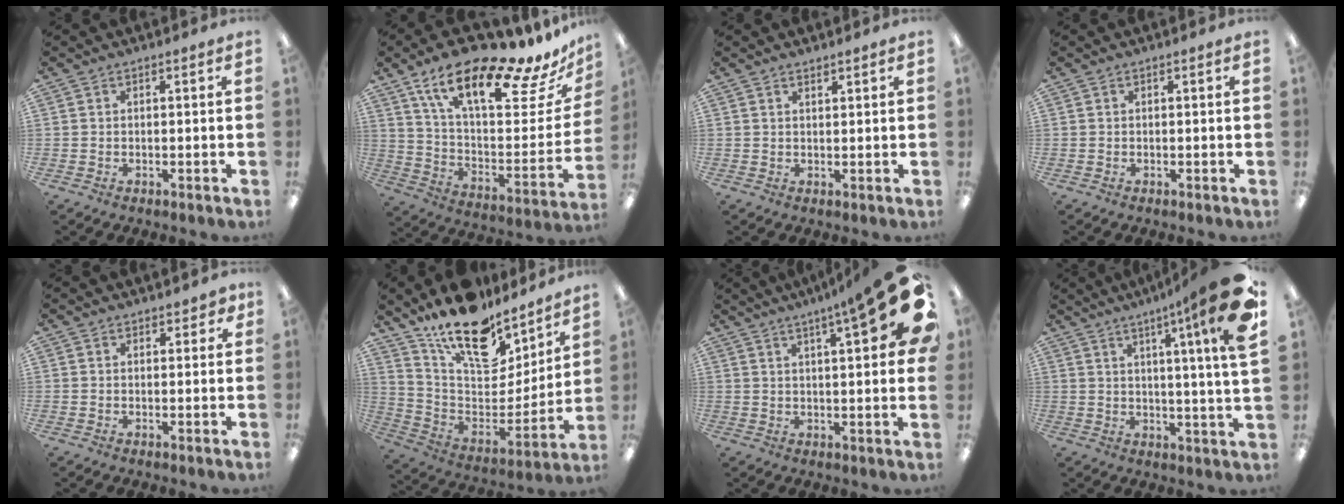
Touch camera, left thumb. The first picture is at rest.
{"total": 20.6, "force": [15.4, 5.4, 12.6], "torque": [-0.190, -0.111, 0.248]}
{"total": 1.2, "force": [1.2, 0.2, 0.2], "torque": [-0.005, -0.003, 0.022]}
{"total": 0.0}
{"total": 2.0, "force": [1.6, 1.1, 0.7], "torque": [0.001, -0.004, 0.025]}
{"total": 19.1, "force": [14.4, 8.6, 9.0], "torque": [-0.146, -0.113, 0.255]}
{"total": 18.5, "force": [8.7, 4.0, 15.9], "torque": [-0.220, -0.048, 0.130]}
{"total": 16.2, "force": [7.9, 0.5, 14.1], "torque": [-0.207, -0.048, 0.106]}